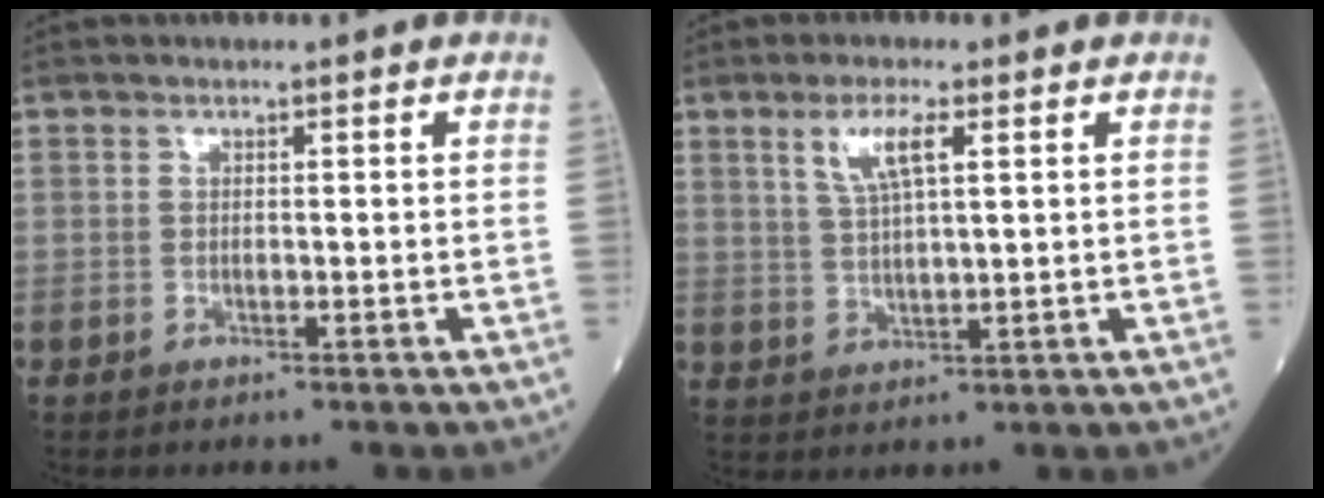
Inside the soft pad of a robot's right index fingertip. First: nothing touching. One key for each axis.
{"total": 5.5, "fx": 2.6, "fy": 0.9, "fz": 4.8, "tx": -0.099, "ty": 0.003, "tz": 0.052}